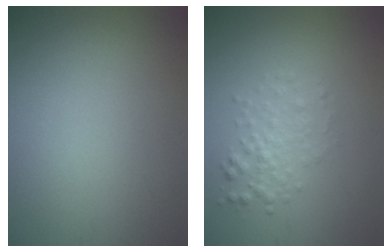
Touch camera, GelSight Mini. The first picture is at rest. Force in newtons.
{"total": 2.2, "press": 2.2, "slide": 0.0}